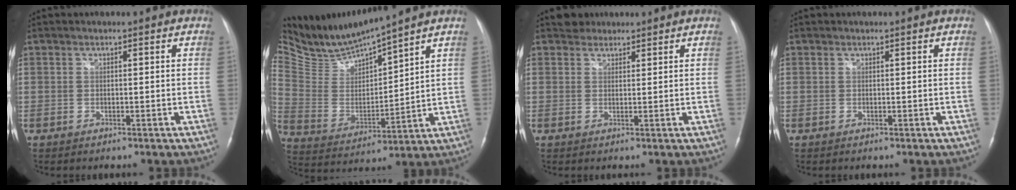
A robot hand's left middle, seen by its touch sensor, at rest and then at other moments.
{"total": 11.4, "force": [11.0, -0.5, 2.6], "torque": [-0.068, -0.010, 0.232]}
{"total": 2.0, "force": [1.7, 1.1, -0.3], "torque": [0.007, 0.007, 0.022]}
{"total": 0.0}